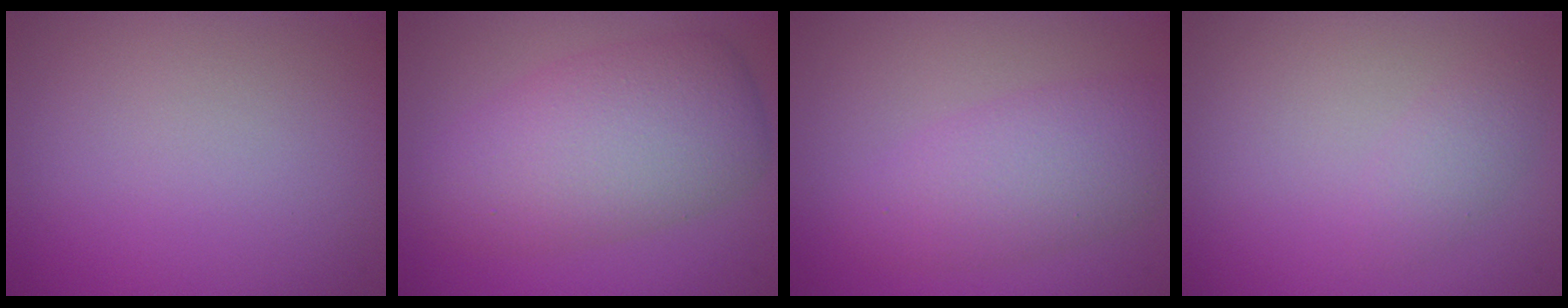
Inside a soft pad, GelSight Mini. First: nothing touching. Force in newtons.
{"total": 7.6, "press": 7.6, "slide": 0.2}
{"total": 4.4, "press": 4.4, "slide": 0.1}
{"total": 1.5, "press": 1.5, "slide": 0.1}